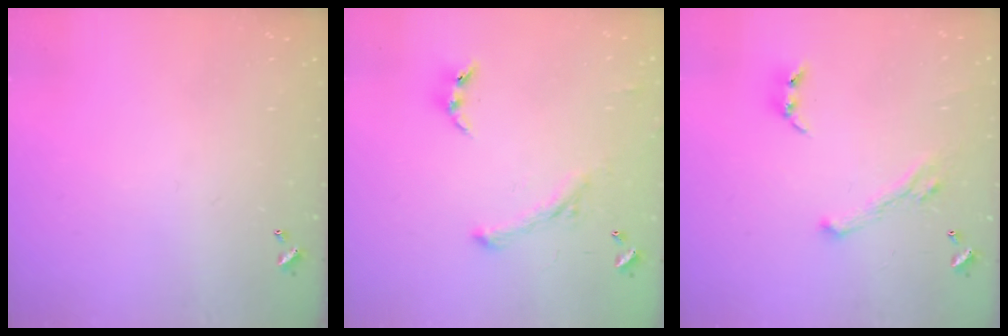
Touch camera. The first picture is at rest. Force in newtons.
{"total": 0.0}
{"total": 4.2, "press": 4.1, "slide": 1.0}